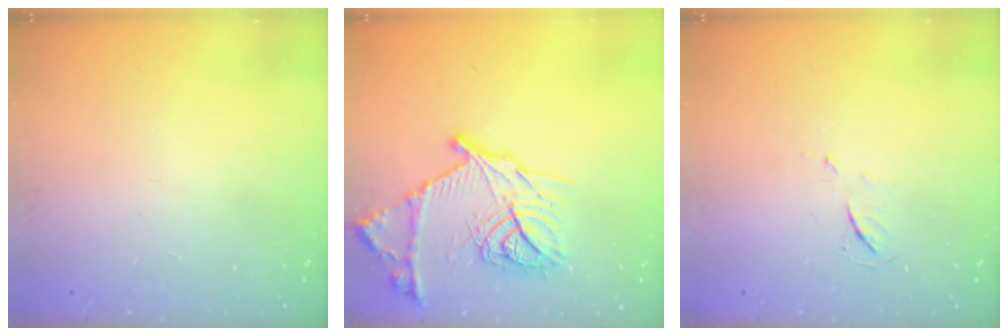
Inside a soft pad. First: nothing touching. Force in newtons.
{"total": 19.6, "press": 19.5, "slide": 1.5}
{"total": 4.9, "press": 4.9, "slide": 0.7}